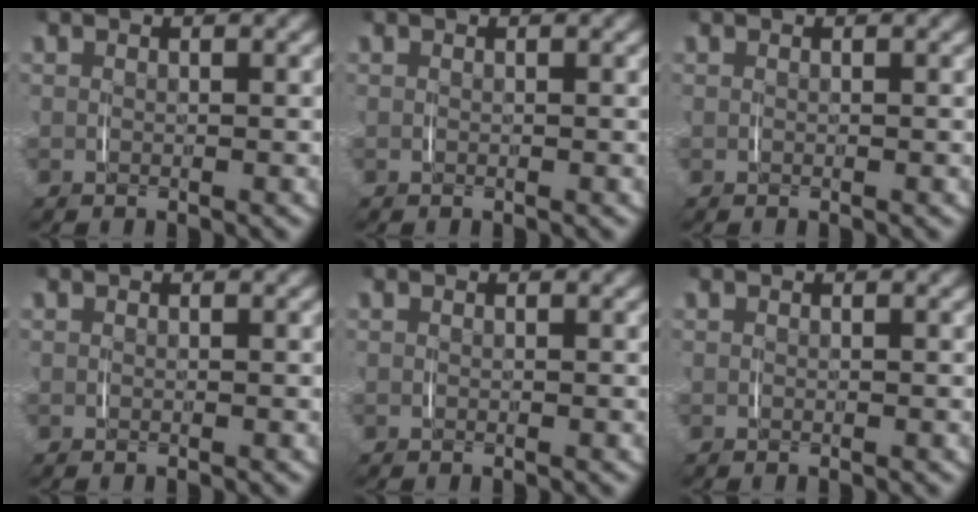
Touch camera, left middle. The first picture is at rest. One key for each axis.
{"total": 0.0}
{"total": 0.0}
{"total": 0.0}
{"total": 0.0}
{"total": 0.0}